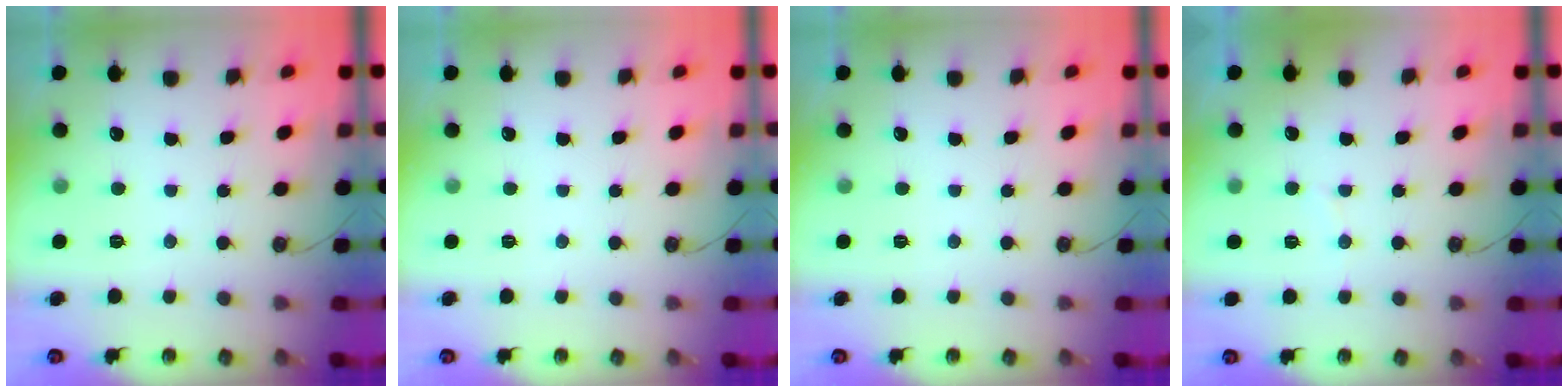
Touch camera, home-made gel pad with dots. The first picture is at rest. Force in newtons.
{"total": 0.0}
{"total": 0.0}
{"total": 2.9, "press": 2.6, "slide": 1.2}